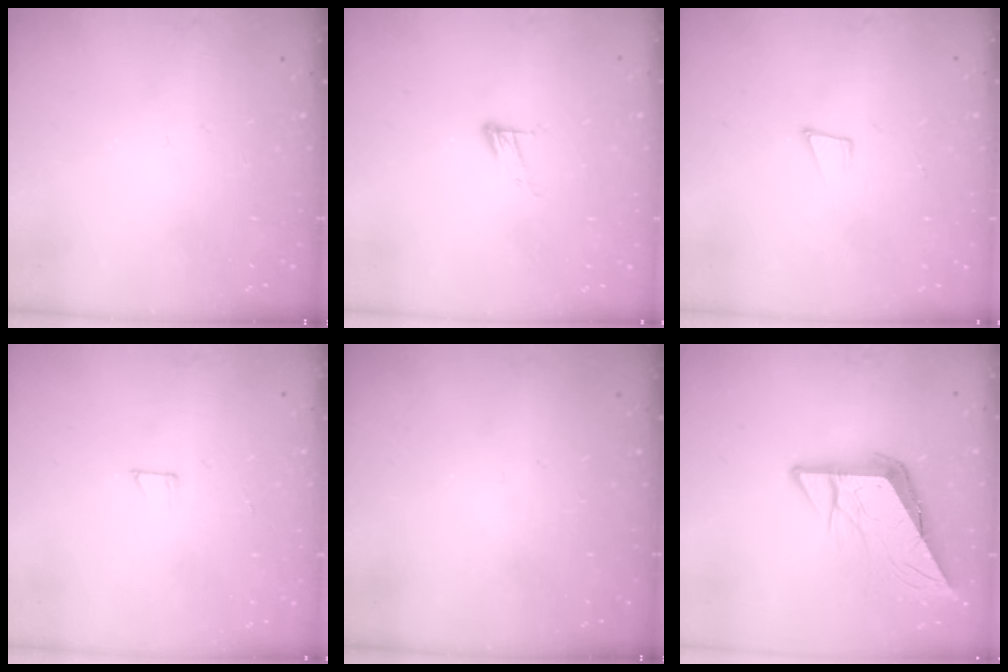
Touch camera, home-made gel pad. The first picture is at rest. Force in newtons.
{"total": 5.6, "press": 5.6, "slide": 0.2}
{"total": 4.8, "press": 3.6, "slide": 3.2}
{"total": 3.9, "press": 3.9, "slide": 0.2}
{"total": 0.0}
{"total": 9.3, "press": 9.2, "slide": 1.2}